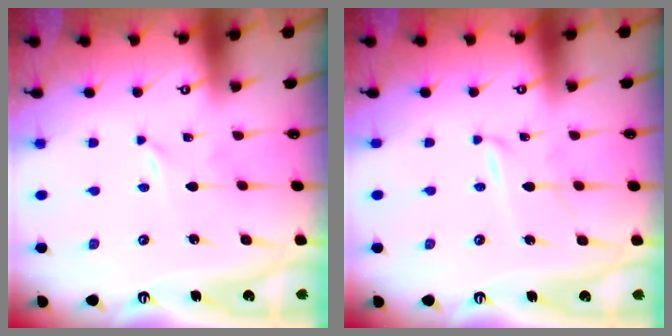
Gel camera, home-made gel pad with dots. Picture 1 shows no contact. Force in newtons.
{"total": 2.5, "press": 2.5, "slide": 0.3}